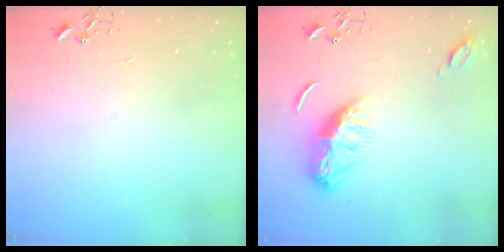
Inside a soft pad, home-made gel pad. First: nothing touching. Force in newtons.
{"total": 10.4, "press": 10.4, "slide": 0.1}